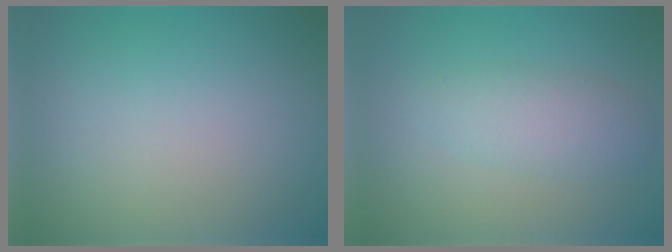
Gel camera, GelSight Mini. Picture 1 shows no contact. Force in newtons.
{"total": 2.9, "press": 2.9, "slide": 0.1}